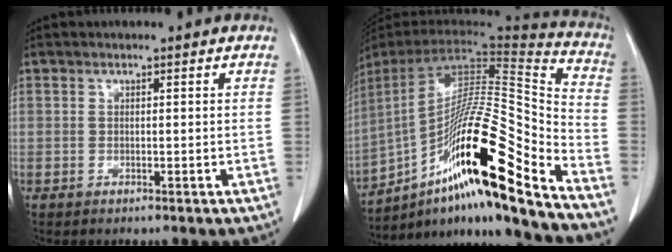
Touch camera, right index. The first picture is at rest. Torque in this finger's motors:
{"motor_torque": [1.59, -0.56, 0.47, 0.15]}